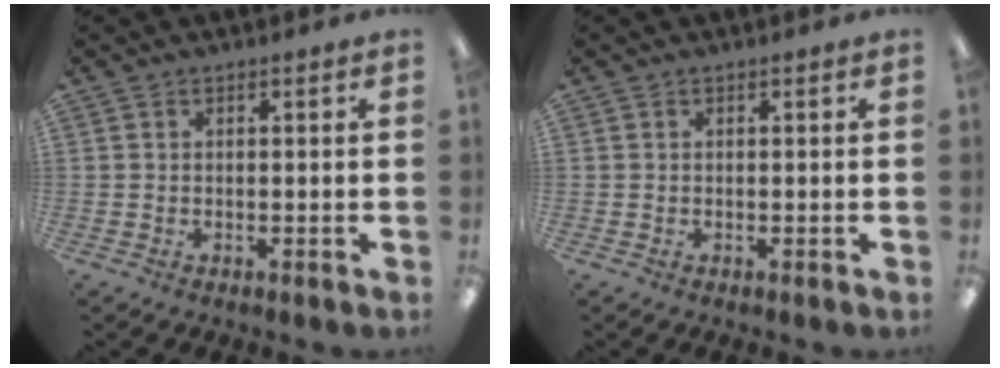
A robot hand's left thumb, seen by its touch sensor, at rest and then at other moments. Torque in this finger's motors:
{"motor_torque": [0.00, 0.00, 0.01, -0.01, 0.00]}